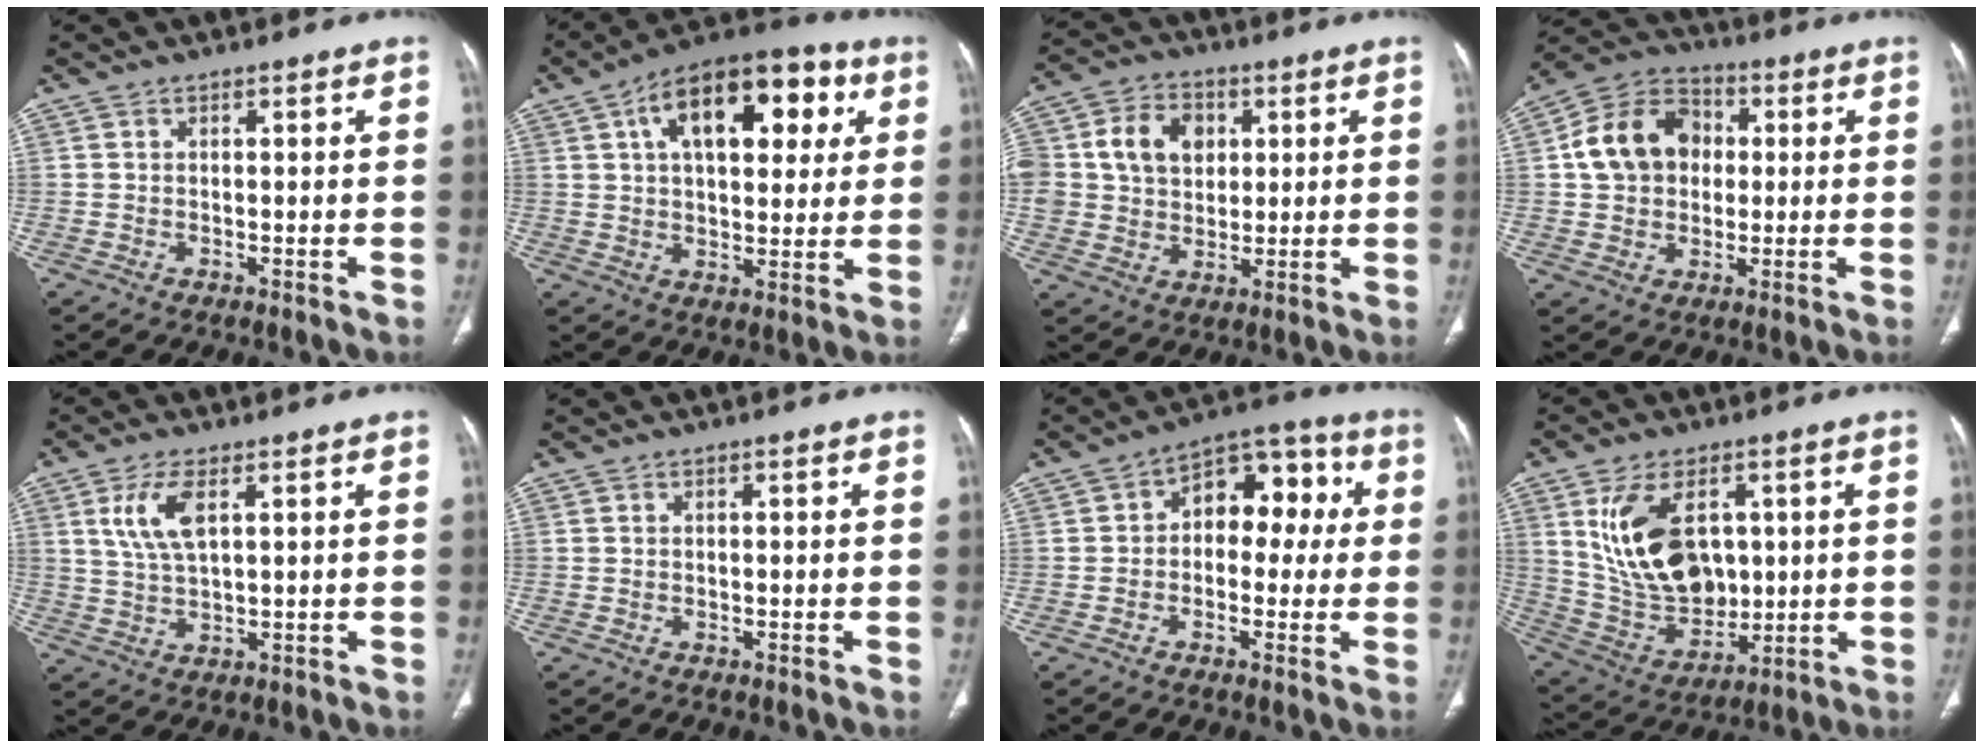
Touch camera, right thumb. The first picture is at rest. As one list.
[{"total": 20.1, "force": [7.0, 10.6, 15.6], "torque": [-0.193, 0.012, 0.100]}, {"total": 14.8, "force": [3.3, 12.0, 8.1], "torque": [-0.140, 0.013, 0.063]}, {"total": 13.7, "force": [1.6, 11.0, 8.0], "torque": [-0.118, 0.020, 0.020]}, {"total": 7.0, "force": [2.7, 2.8, 5.8], "torque": [-0.126, -0.008, 0.060]}, {"total": 0.0}, {"total": 11.7, "force": [1.4, 7.8, 8.7], "torque": [-0.069, 0.040, 0.007]}, {"total": 17.1, "force": [4.3, 11.0, 12.3], "torque": [-0.192, -0.018, 0.101]}]